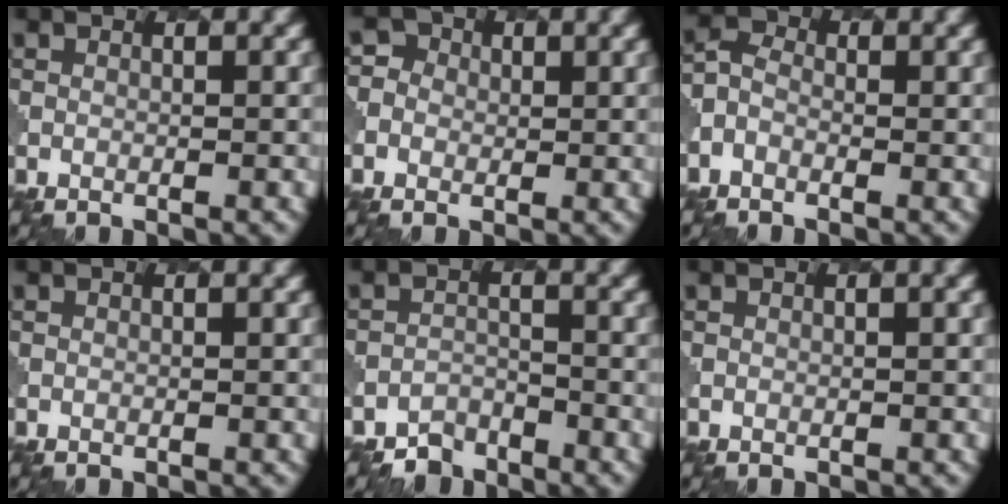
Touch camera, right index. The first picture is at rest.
{"total": 3.5, "force": [-0.3, 3.4, 0.7], "torque": [0.004, 0.017, -0.030]}
{"total": 1.8, "force": [-0.9, 1.5, 0.6], "torque": [-0.016, 0.001, -0.025]}
{"total": 0.0}
{"total": 2.1, "force": [-2.0, 0.8, -0.3], "torque": [0.009, 0.002, -0.035]}
{"total": 0.5, "force": [0.1, 0.1, 0.5], "torque": [-0.006, 0.001, 0.000]}